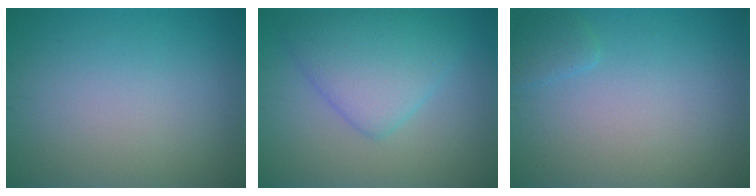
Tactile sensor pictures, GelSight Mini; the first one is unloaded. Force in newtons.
{"total": 5.3, "press": 5.3, "slide": 0.2}
{"total": 1.0, "press": 1.0, "slide": 0.1}